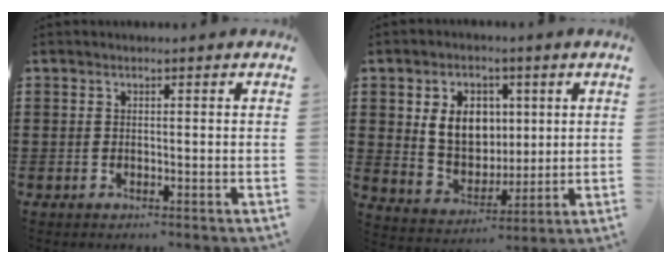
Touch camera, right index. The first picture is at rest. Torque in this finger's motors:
{"motor_torque": [0.57, -0.06, 0.40, 0.11]}